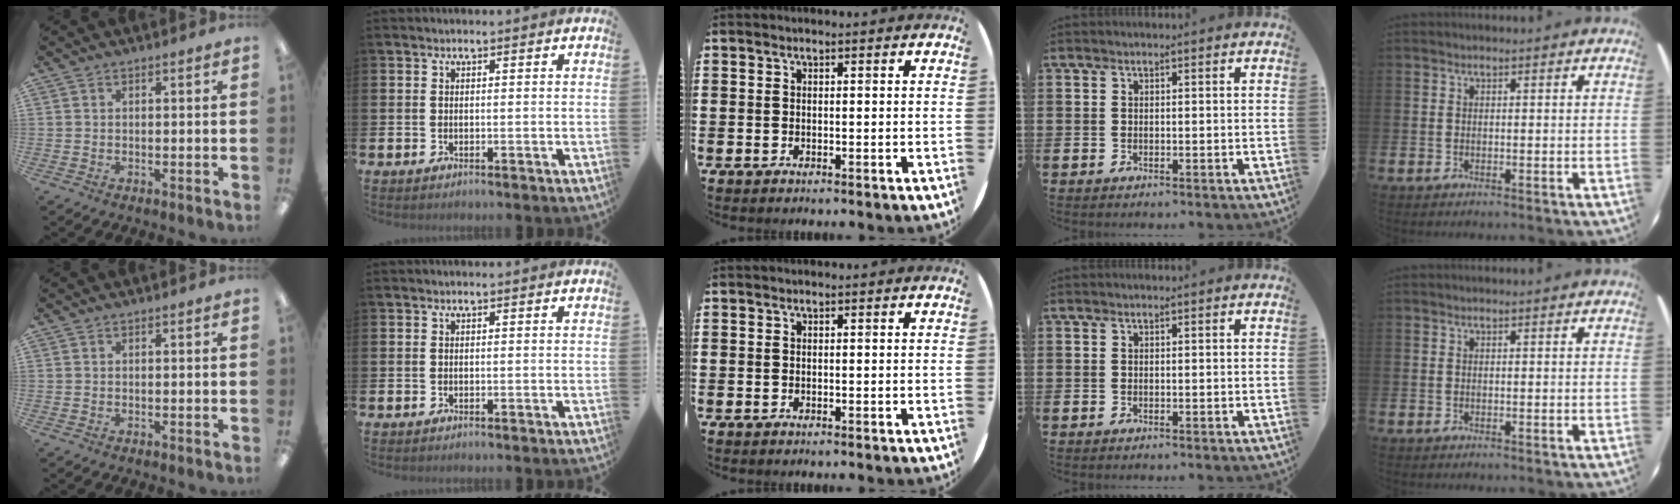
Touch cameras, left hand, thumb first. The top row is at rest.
{}